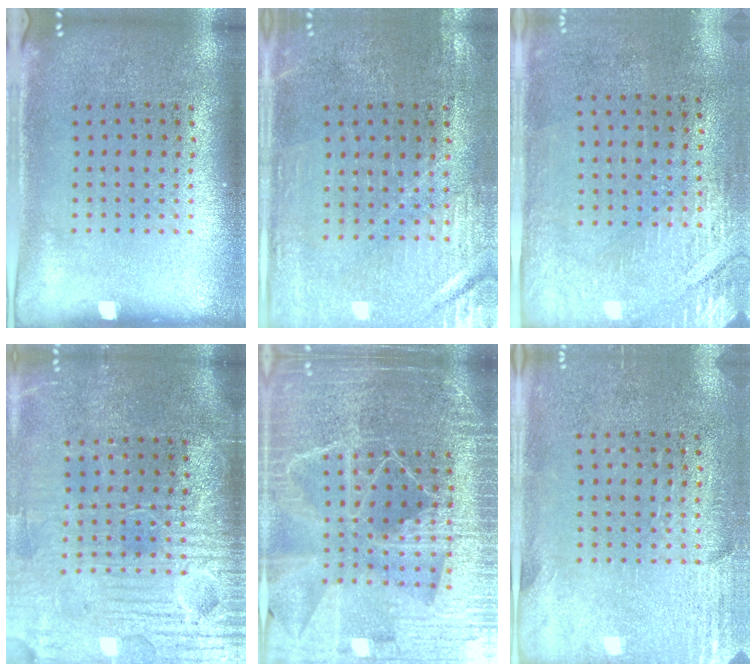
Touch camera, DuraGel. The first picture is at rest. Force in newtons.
{"total": 0.7, "press": 0.6, "slide": 0.2}
{"total": 2.8, "press": 2.4, "slide": 1.4}
{"total": 4.4, "press": 4.0, "slide": 2.0}
{"total": 5.9, "press": 5.2, "slide": 2.9}
{"total": 2.7, "press": 2.4, "slide": 1.4}